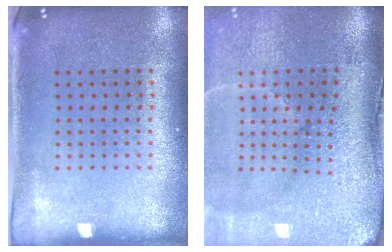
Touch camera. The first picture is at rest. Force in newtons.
{"total": 5.0, "press": 4.0, "slide": 3.0}